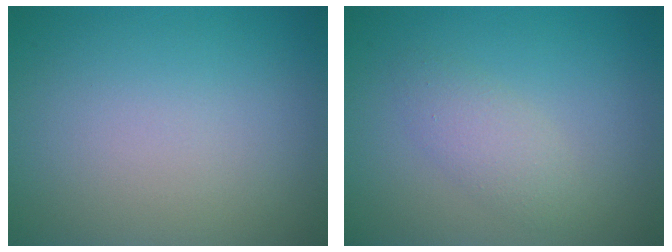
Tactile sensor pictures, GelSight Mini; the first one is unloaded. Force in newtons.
{"total": 2.1, "press": 2.1, "slide": 0.1}